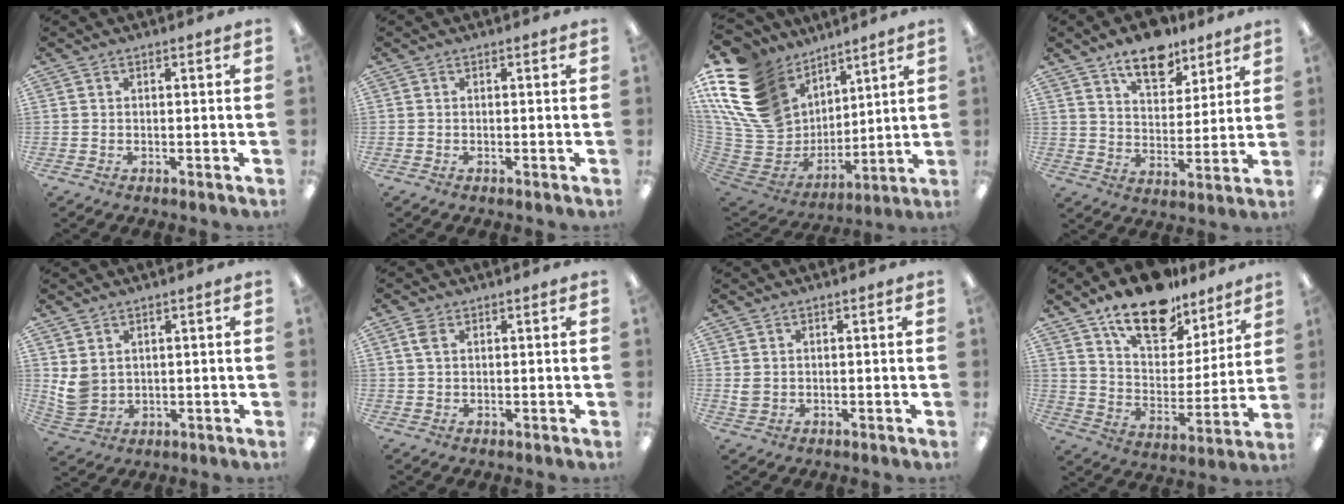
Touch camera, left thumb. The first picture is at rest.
{"total": 0.0}
{"total": 22.9, "force": [10.4, 17.0, 11.4], "torque": [-0.245, -0.063, 0.214]}
{"total": 12.4, "force": [9.5, 5.9, 5.3], "torque": [-0.069, -0.054, 0.169]}
{"total": 5.3, "force": [2.2, 4.3, 2.2], "torque": [-0.048, -0.007, 0.047]}
{"total": 3.2, "force": [1.6, 1.8, 2.1], "torque": [-0.048, 0.003, 0.029]}
{"total": 2.1, "force": [0.6, 1.8, 1.1], "torque": [-0.014, 0.000, 0.009]}
{"total": 18.3, "force": [13.7, 8.9, 8.3], "torque": [-0.140, -0.085, 0.242]}